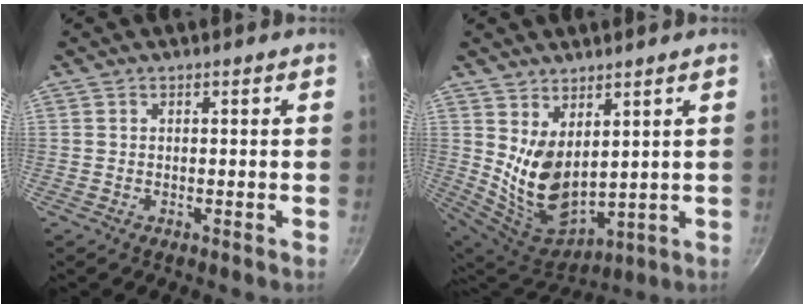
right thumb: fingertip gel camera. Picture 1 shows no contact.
{"total": 11.1, "force": [3.8, 6.4, 8.2], "torque": [-0.132, -0.055, 0.094]}